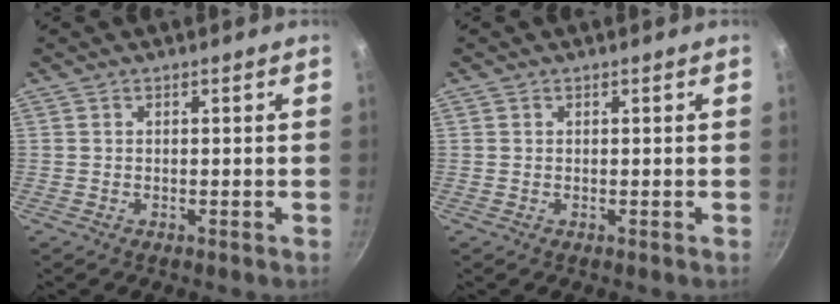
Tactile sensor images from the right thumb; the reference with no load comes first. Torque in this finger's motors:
{"motor_torque": [0.00, -0.23, -0.28, 0.13, 0.02]}